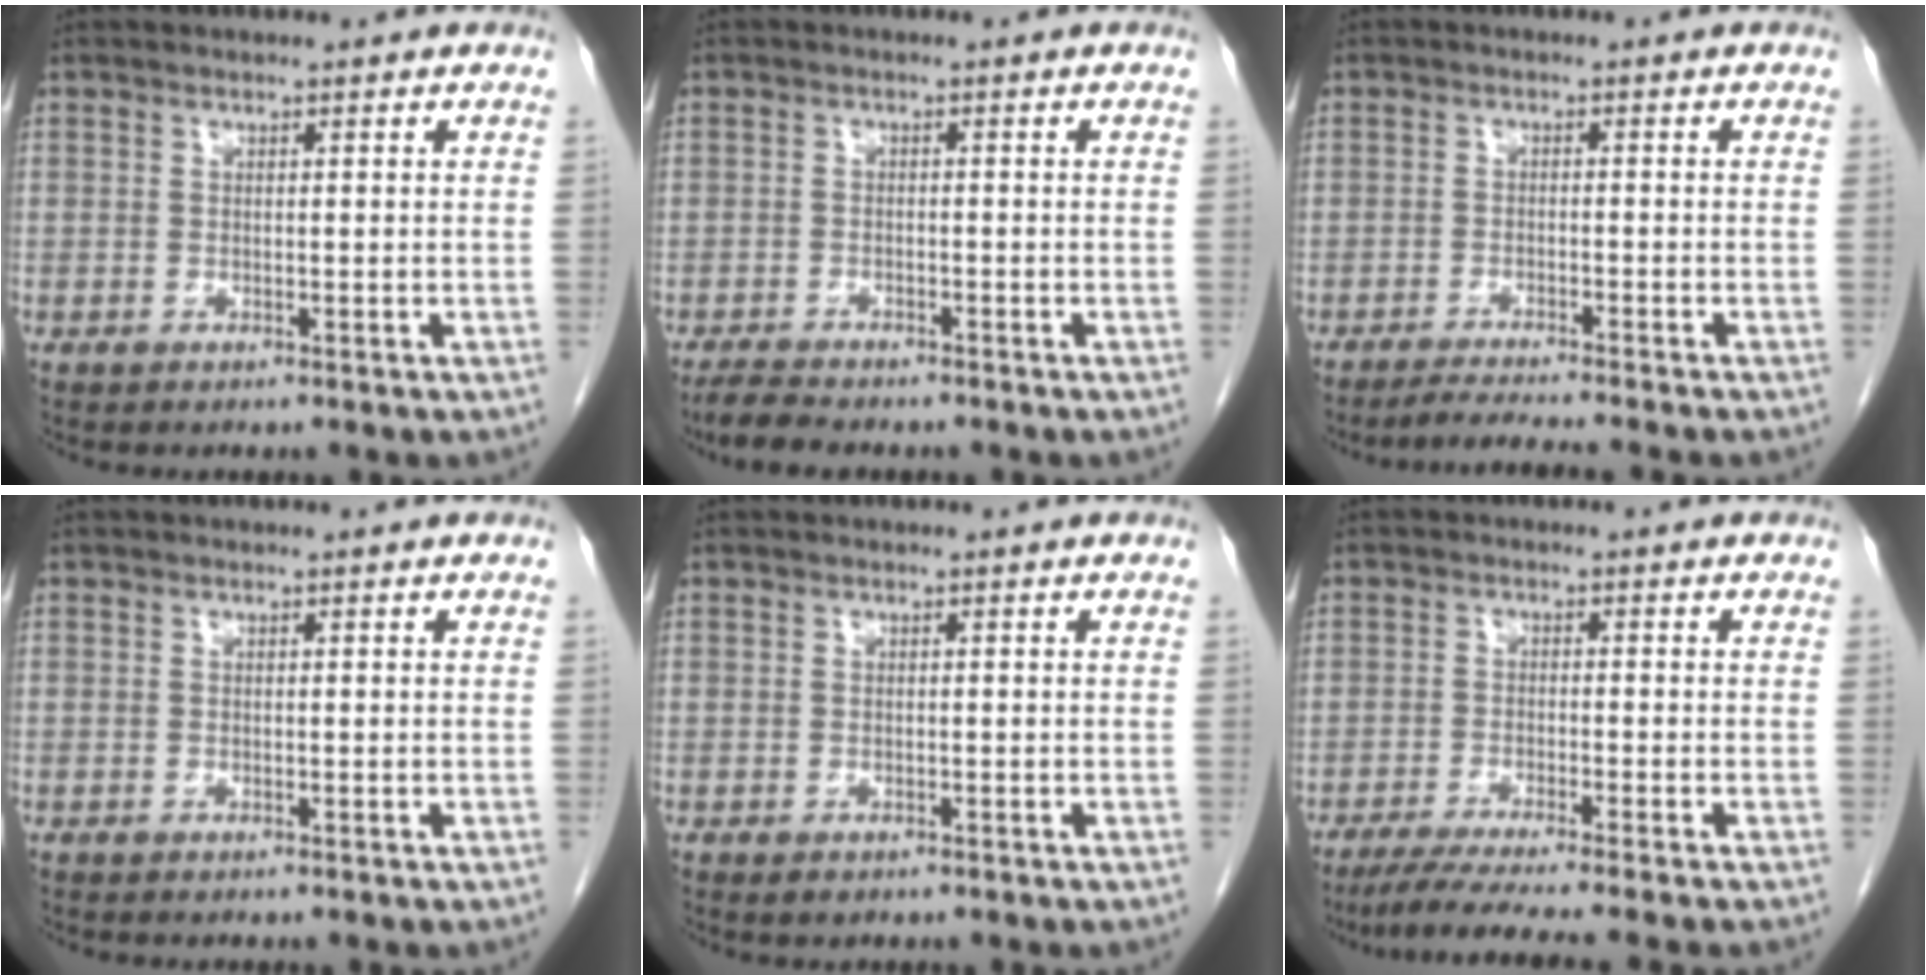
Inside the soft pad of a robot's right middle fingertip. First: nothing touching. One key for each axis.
{"total": 3.9, "fx": -3.5, "fy": 0.7, "fz": 1.6, "tx": -0.038, "ty": -0.014, "tz": -0.059}
{"total": 5.3, "fx": -4.8, "fy": -1.0, "fz": 2.1, "tx": -0.030, "ty": -0.018, "tz": -0.077}
{"total": 0.0}
{"total": 0.6, "fx": -0.4, "fy": 0.4, "fz": 0.3, "tx": -0.007, "ty": -0.001, "tz": -0.002}
{"total": 8.3, "fx": -6.9, "fy": -1.5, "fz": 4.3, "tx": -0.058, "ty": -0.027, "tz": -0.111}